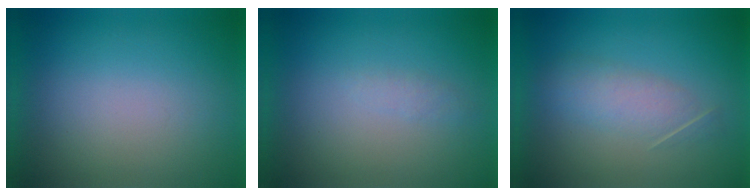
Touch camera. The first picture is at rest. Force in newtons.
{"total": 1.2}
{"total": 3.1}